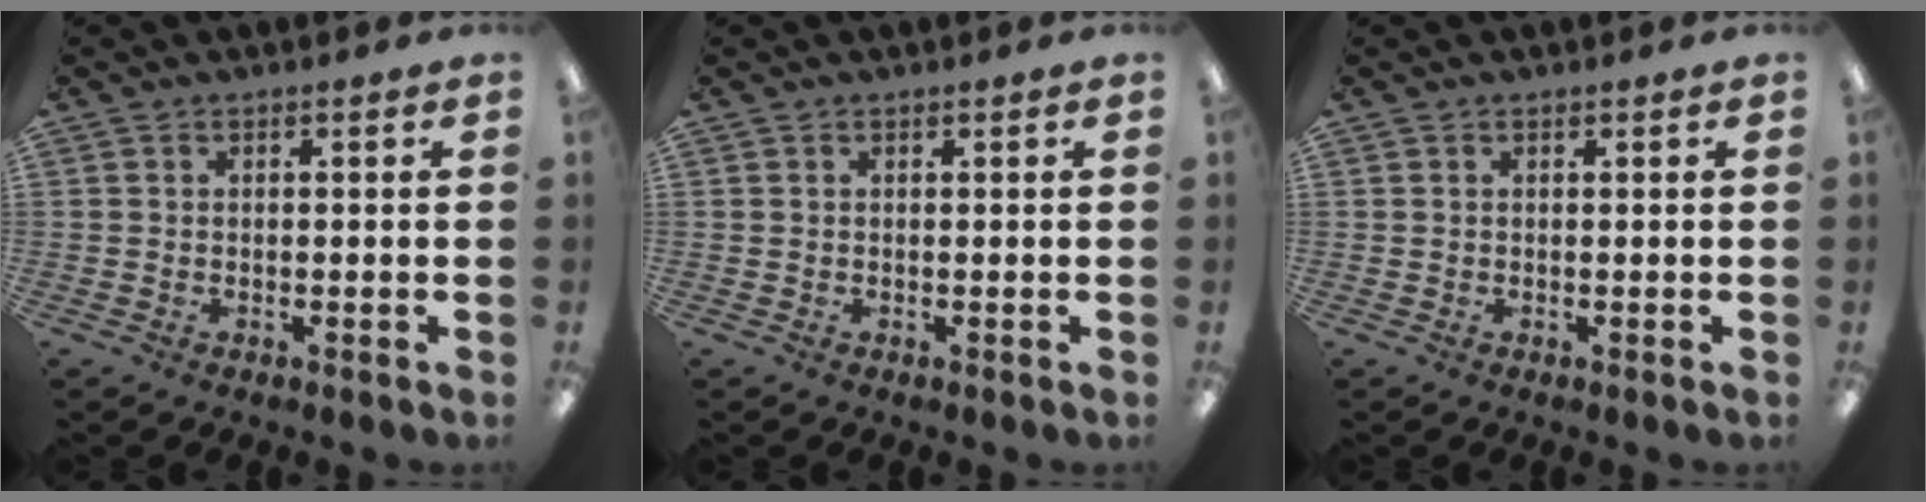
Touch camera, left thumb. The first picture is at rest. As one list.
[{"total": 0.0}, {"total": 0.0}]